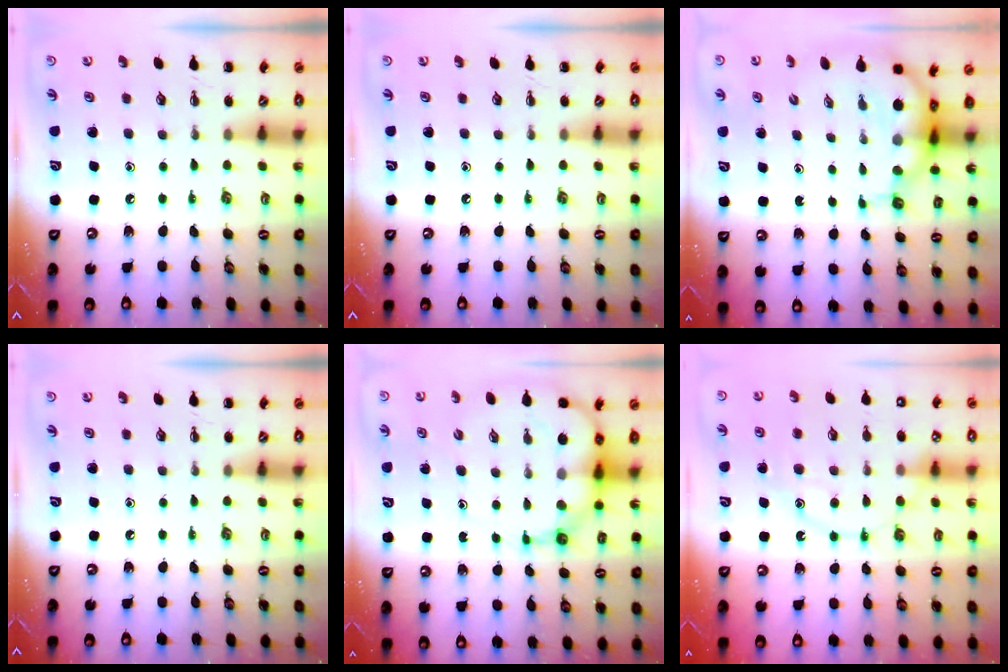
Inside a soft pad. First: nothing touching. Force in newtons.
{"total": 0.0}
{"total": 8.3, "press": 7.9, "slide": 2.3}
{"total": 0.0}
{"total": 12.6, "press": 12.1, "slide": 3.4}
{"total": 13.9, "press": 13.9, "slide": 0.8}